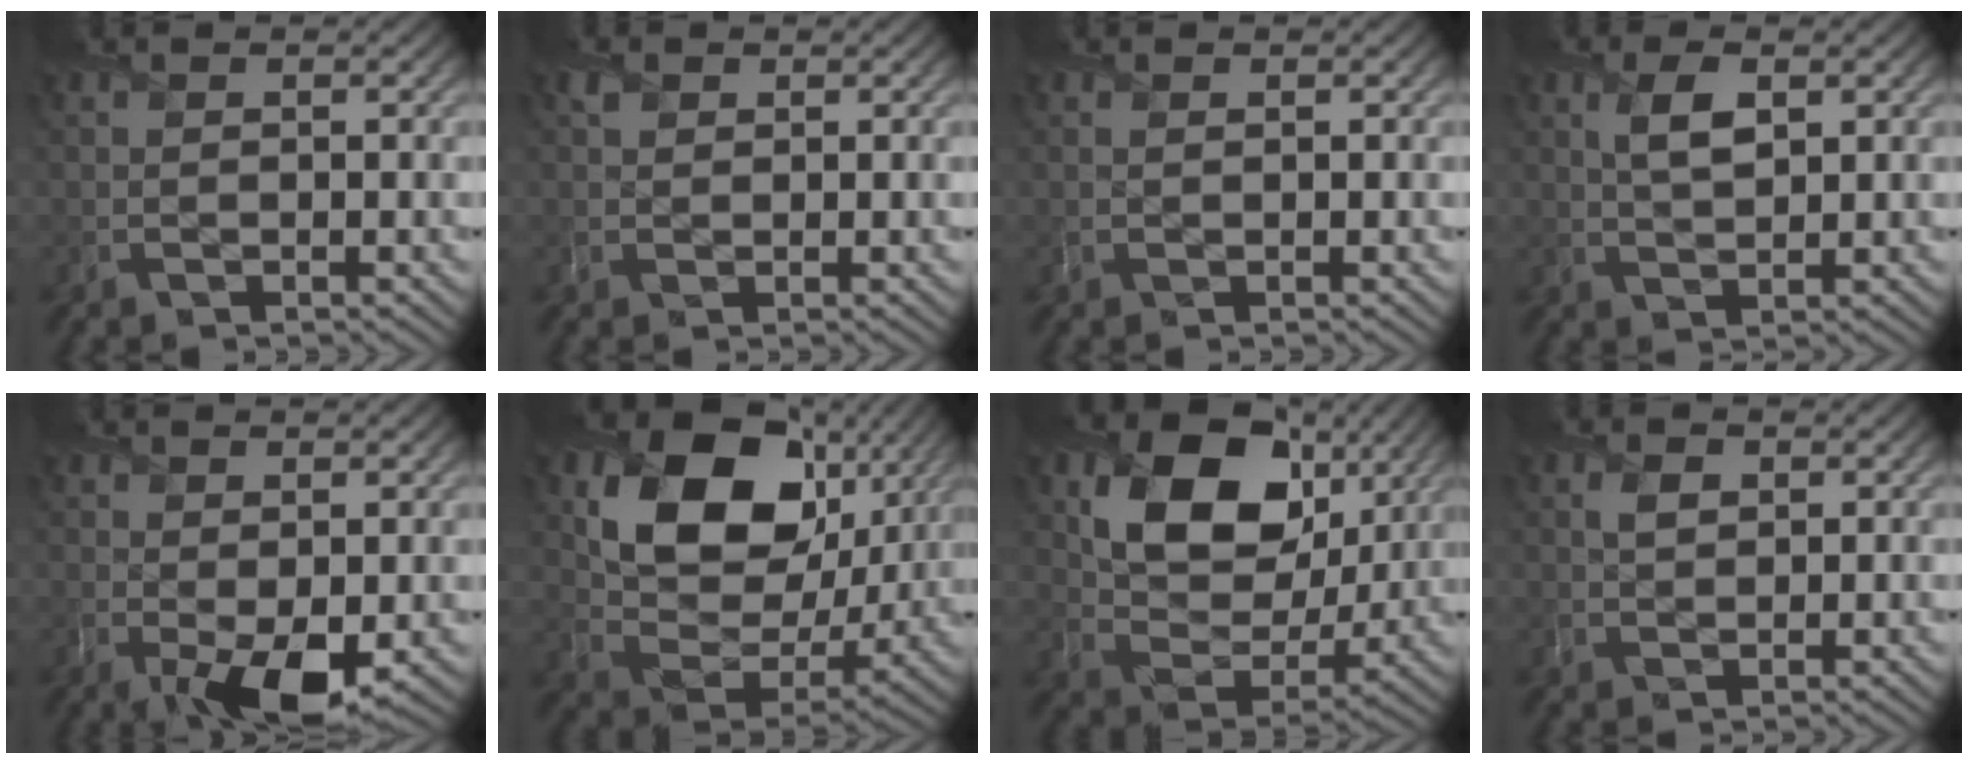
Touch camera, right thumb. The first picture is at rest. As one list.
[{"total": 1.1, "force": [0.6, 0.9, 0.2], "torque": [-0.003, -0.001, 0.012]}, {"total": 0.0}, {"total": 3.4, "force": [1.3, 1.5, 2.8], "torque": [-0.062, 0.001, 0.028]}, {"total": 4.5, "force": [-1.3, 2.2, 3.8], "torque": [-0.067, -0.018, -0.015]}, {"total": 15.6, "force": [6.5, 11.0, 8.9], "torque": [-0.171, -0.005, 0.118]}, {"total": 13.6, "force": [5.5, 9.7, 7.8], "torque": [-0.145, -0.008, 0.099]}, {"total": 1.4, "force": [0.5, 1.1, 0.7], "torque": [-0.016, -0.003, 0.010]}]